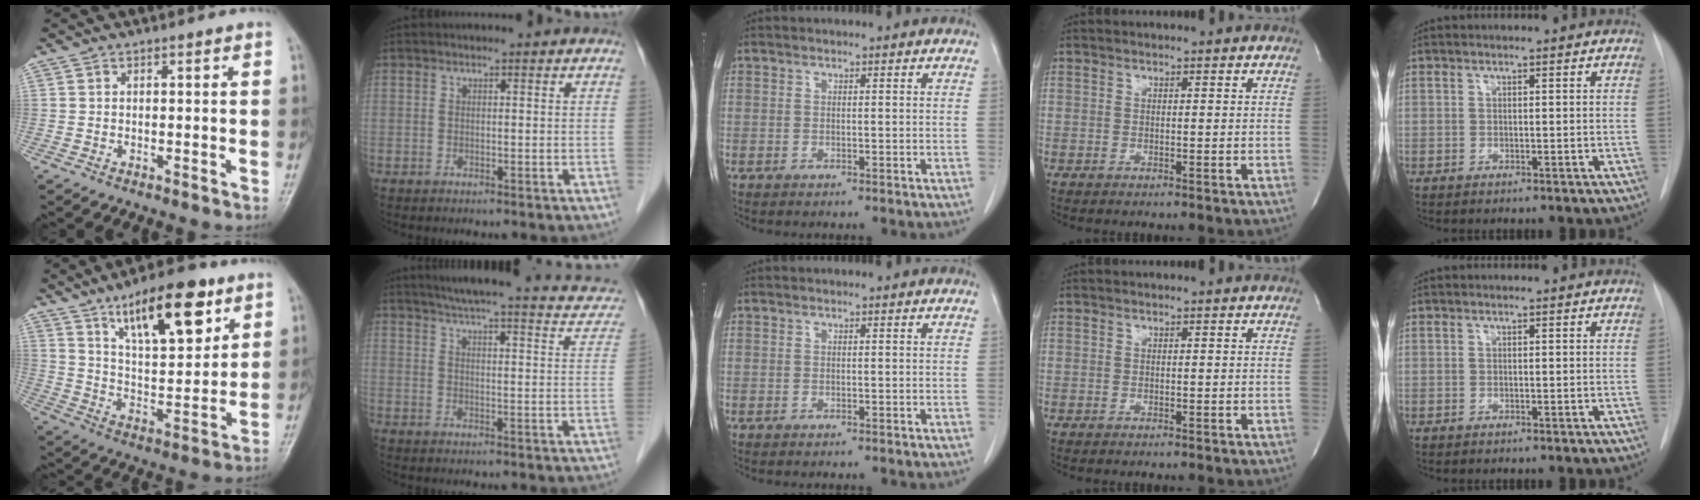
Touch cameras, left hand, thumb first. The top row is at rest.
{"thumb": {"total": 16.8, "force": [9.5, 6.2, 12.4], "torque": [-0.163, -0.046, 0.160]}, "index": {"total": 21.4, "force": [18.0, 3.6, 11.0], "torque": [-0.146, 0.007, 0.209]}}